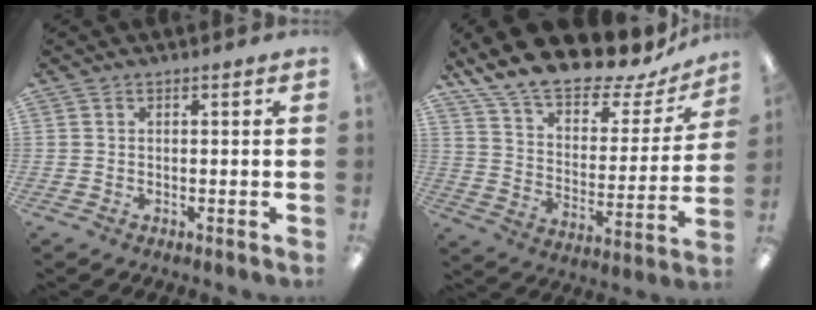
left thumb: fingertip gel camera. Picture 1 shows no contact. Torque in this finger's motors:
{"motor_torque": [0.20, 0.20, 1.39, -1.38, 0.29]}